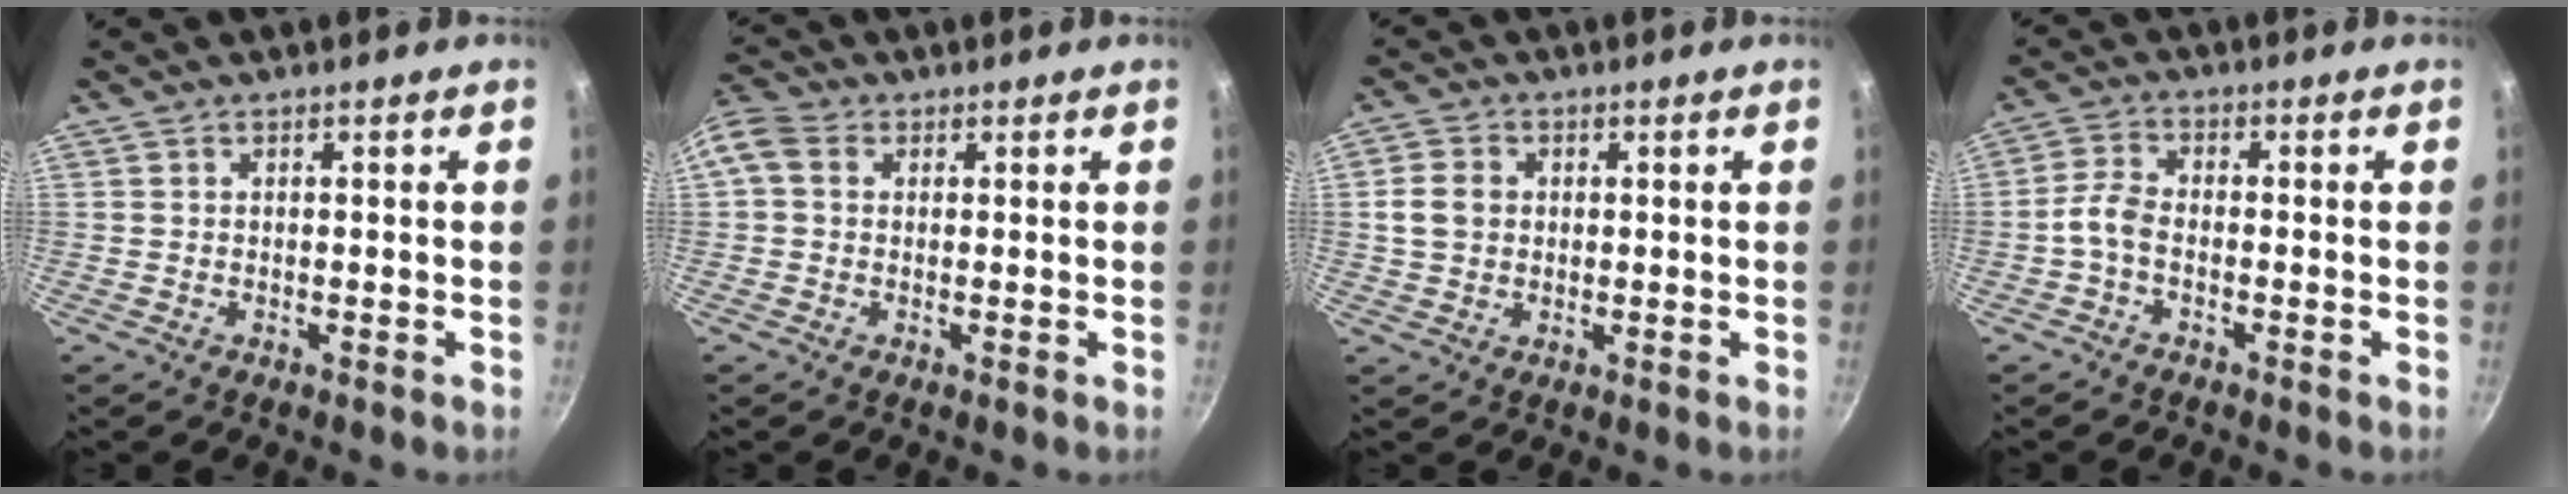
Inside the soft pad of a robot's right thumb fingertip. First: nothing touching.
{"total": 6.8, "force": [1.3, 5.5, 3.8], "torque": [-0.092, 0.023, 0.010]}
{"total": 5.0, "force": [0.5, 4.1, 2.7], "torque": [-0.040, 0.003, 0.005]}
{"total": 3.7, "force": [-1.7, 1.9, 2.7], "torque": [-0.067, 0.019, -0.043]}